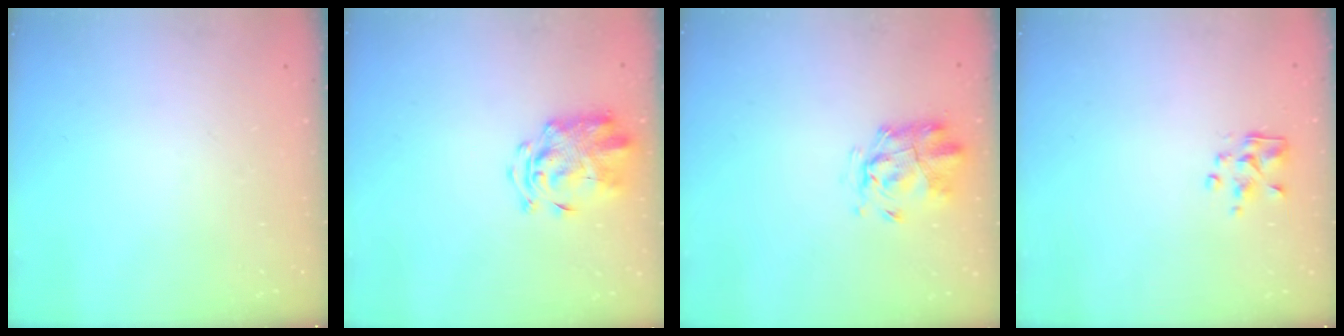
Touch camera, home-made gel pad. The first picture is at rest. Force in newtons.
{"total": 3.3, "press": 3.2, "slide": 0.8}
{"total": 2.6, "press": 2.4, "slide": 0.9}
{"total": 2.4, "press": 2.4, "slide": 0.2}